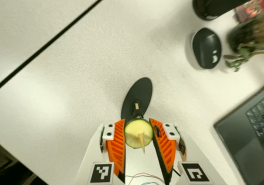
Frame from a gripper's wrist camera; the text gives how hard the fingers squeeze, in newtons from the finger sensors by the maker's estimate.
{"total": 12.4, "left": 12.8, "right": 12.0}